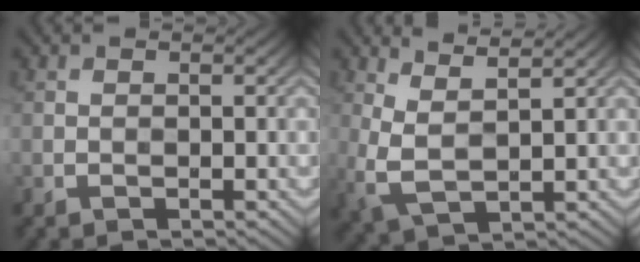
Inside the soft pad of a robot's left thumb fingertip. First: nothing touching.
{"total": 5.5, "force": [3.1, 1.9, 4.1], "torque": [-0.109, -0.001, 0.064]}